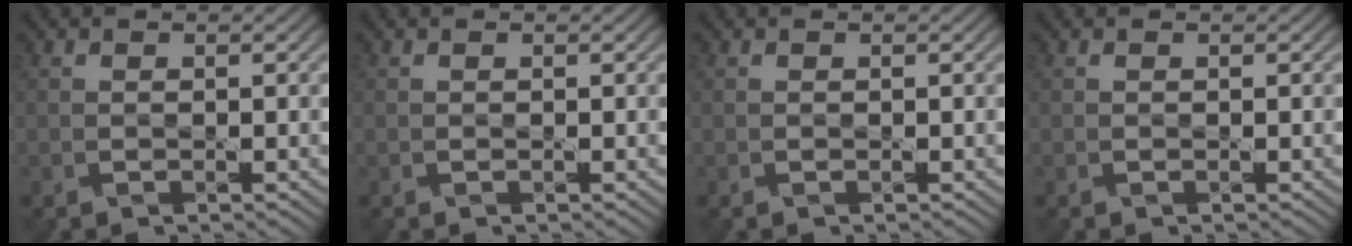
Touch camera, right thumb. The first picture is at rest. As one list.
[{"total": 0.0}, {"total": 0.0}, {"total": 0.0}]